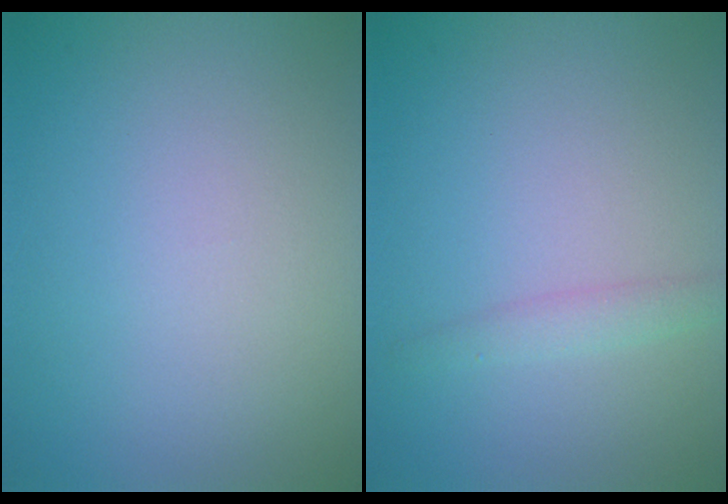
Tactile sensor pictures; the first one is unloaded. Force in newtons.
{"total": 1.4, "press": 1.4, "slide": 0.0}